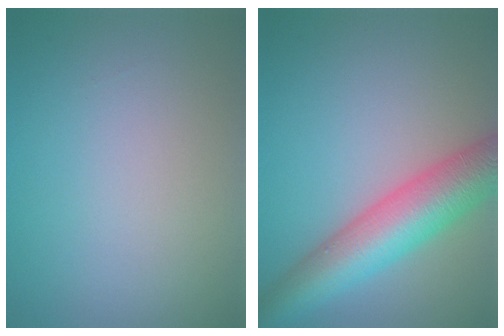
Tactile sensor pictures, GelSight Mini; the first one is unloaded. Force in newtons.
{"total": 8.5, "press": 8.5, "slide": 0.2}